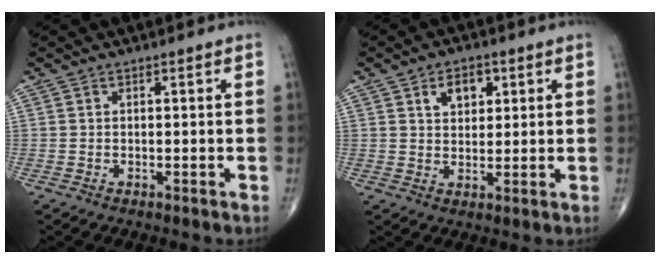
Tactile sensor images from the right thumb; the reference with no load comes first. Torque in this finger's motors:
{"motor_torque": [-0.53, 0.37, 0.65, 0.49, 0.02]}